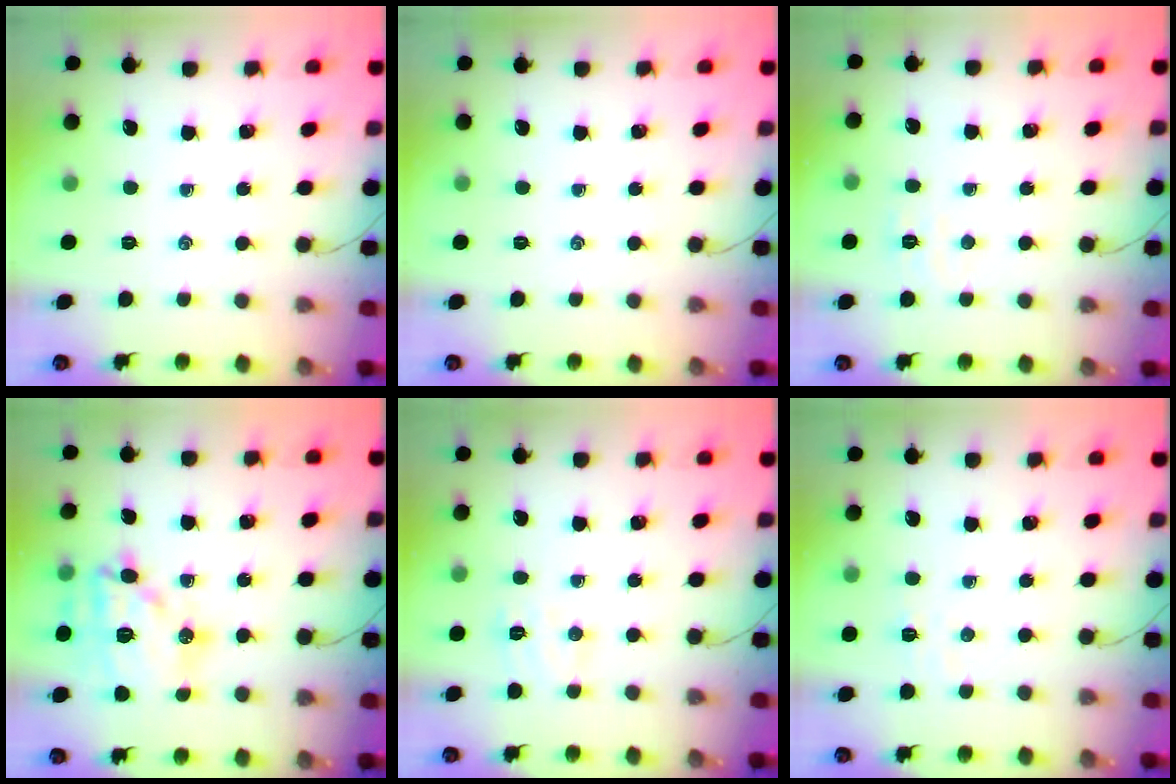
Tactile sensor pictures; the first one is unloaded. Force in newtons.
{"total": 0.0}
{"total": 3.9, "press": 3.8, "slide": 1.0}
{"total": 17.5, "press": 17.4, "slide": 1.7}
{"total": 6.3, "press": 6.2, "slide": 1.1}
{"total": 4.2, "press": 4.1, "slide": 0.8}